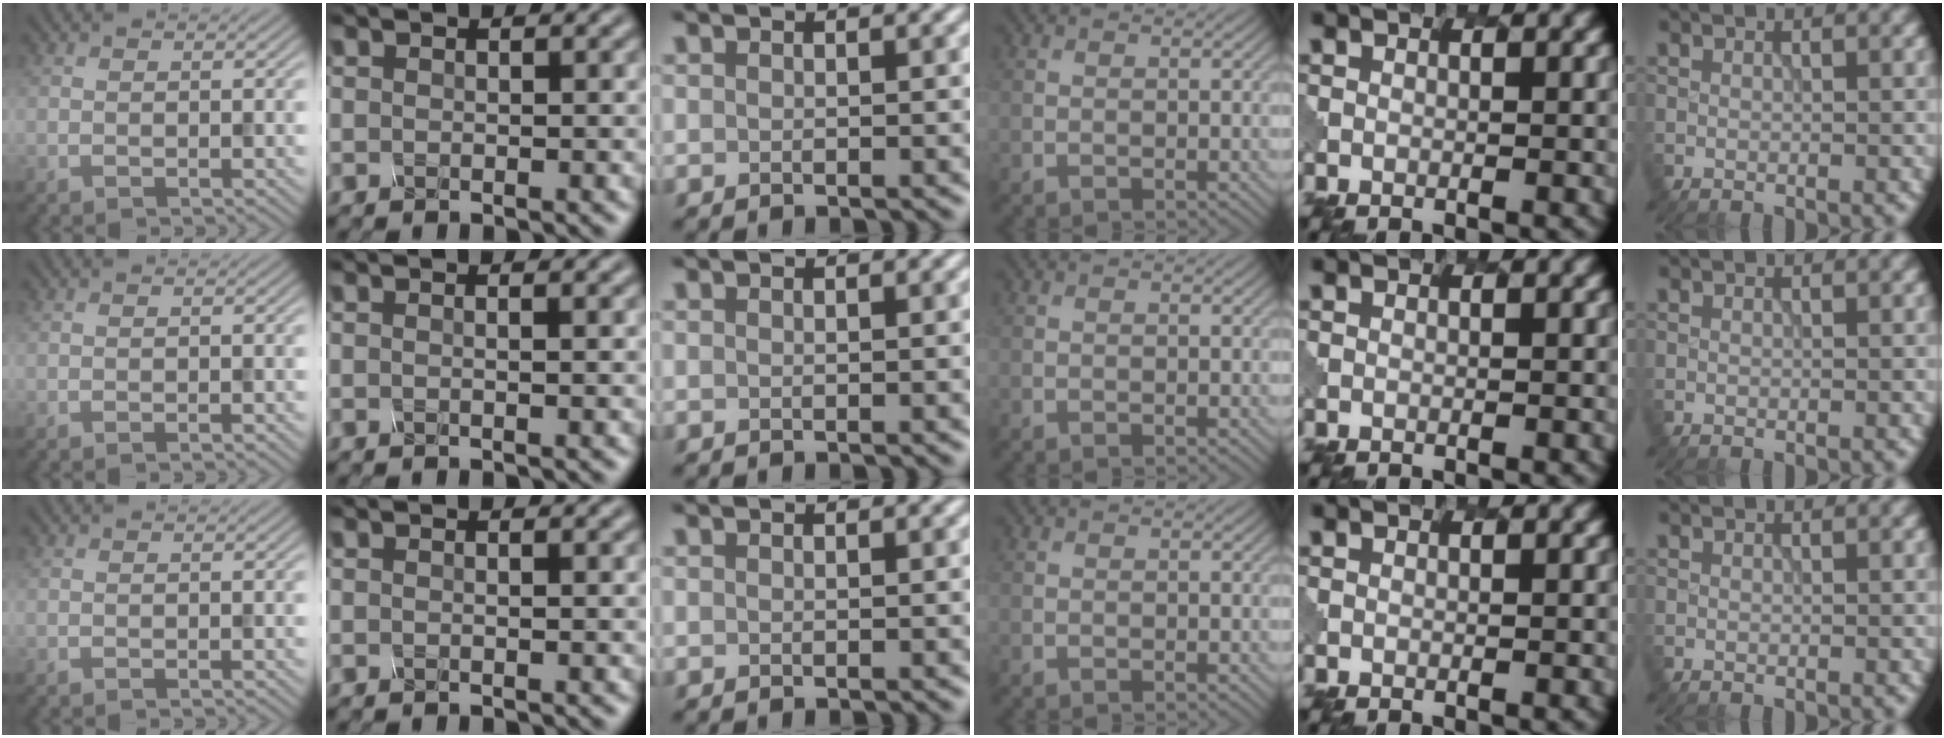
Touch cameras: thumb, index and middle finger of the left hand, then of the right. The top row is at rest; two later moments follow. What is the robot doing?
{"motion": "shake", "object": "salt shaker"}